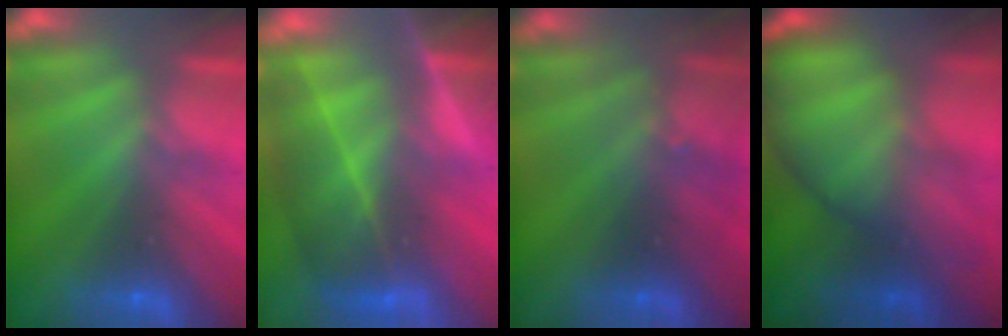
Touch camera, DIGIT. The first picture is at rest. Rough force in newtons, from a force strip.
{"total": 7.1}
{"total": 3.0}
{"total": 9.4}